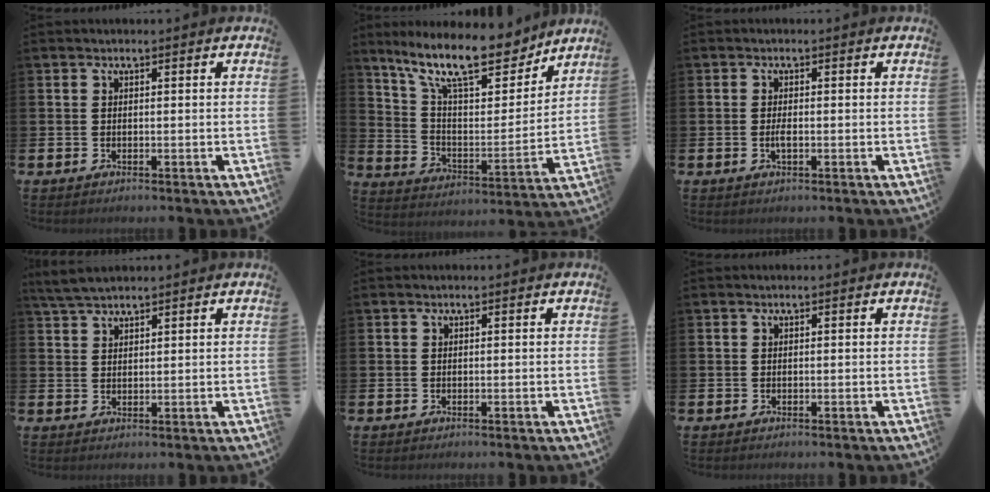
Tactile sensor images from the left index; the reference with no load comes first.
{"total": 14.9, "force": [11.9, 4.1, 7.9], "torque": [-0.171, -0.065, 0.207]}
{"total": 1.3, "force": [-0.3, 0.3, 1.2], "torque": [-0.029, 0.002, -0.004]}
{"total": 3.6, "force": [3.3, 0.7, 1.2], "torque": [-0.026, -0.009, 0.062]}
{"total": 0.0}
{"total": 0.0}